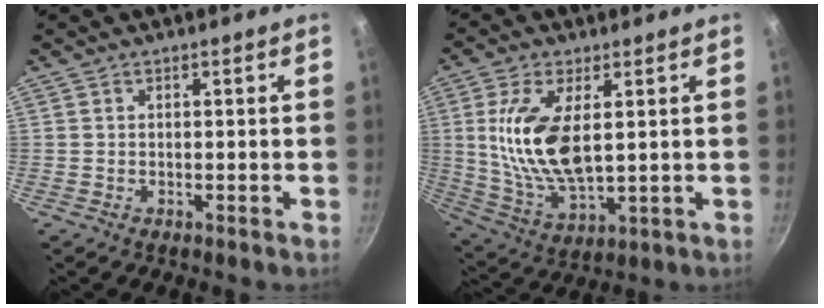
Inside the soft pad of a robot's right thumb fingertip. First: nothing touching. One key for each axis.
{"total": 14.4, "fx": 2.6, "fy": 6.9, "fz": 12.4, "tx": -0.241, "ty": -0.017, "tz": 0.058}